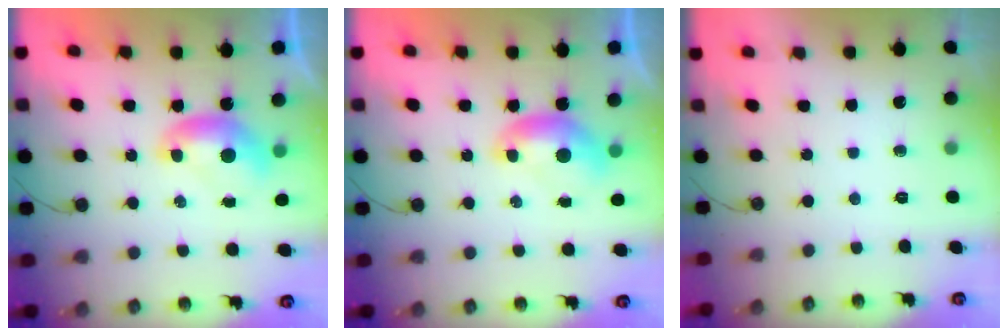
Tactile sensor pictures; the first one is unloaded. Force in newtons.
{"total": 0.0}
{"total": 0.0}